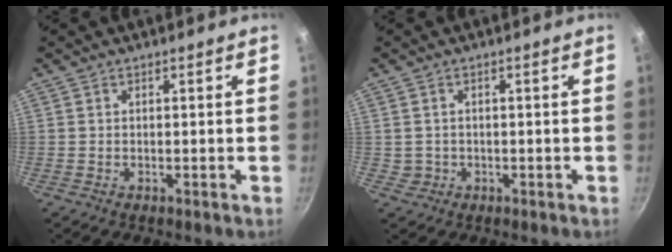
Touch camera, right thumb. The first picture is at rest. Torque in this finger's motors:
{"motor_torque": [-0.41, -0.06, 0.10, 0.10, 0.02]}